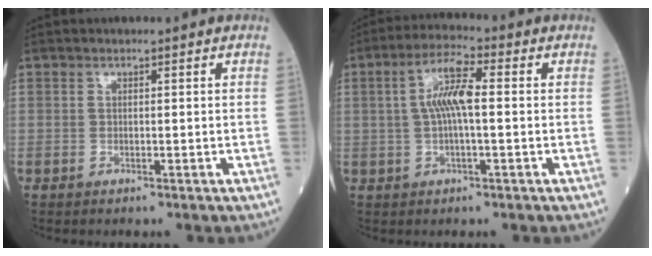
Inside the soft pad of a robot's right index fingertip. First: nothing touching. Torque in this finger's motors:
{"motor_torque": [1.32, 0.15, 0.56, 0.16]}